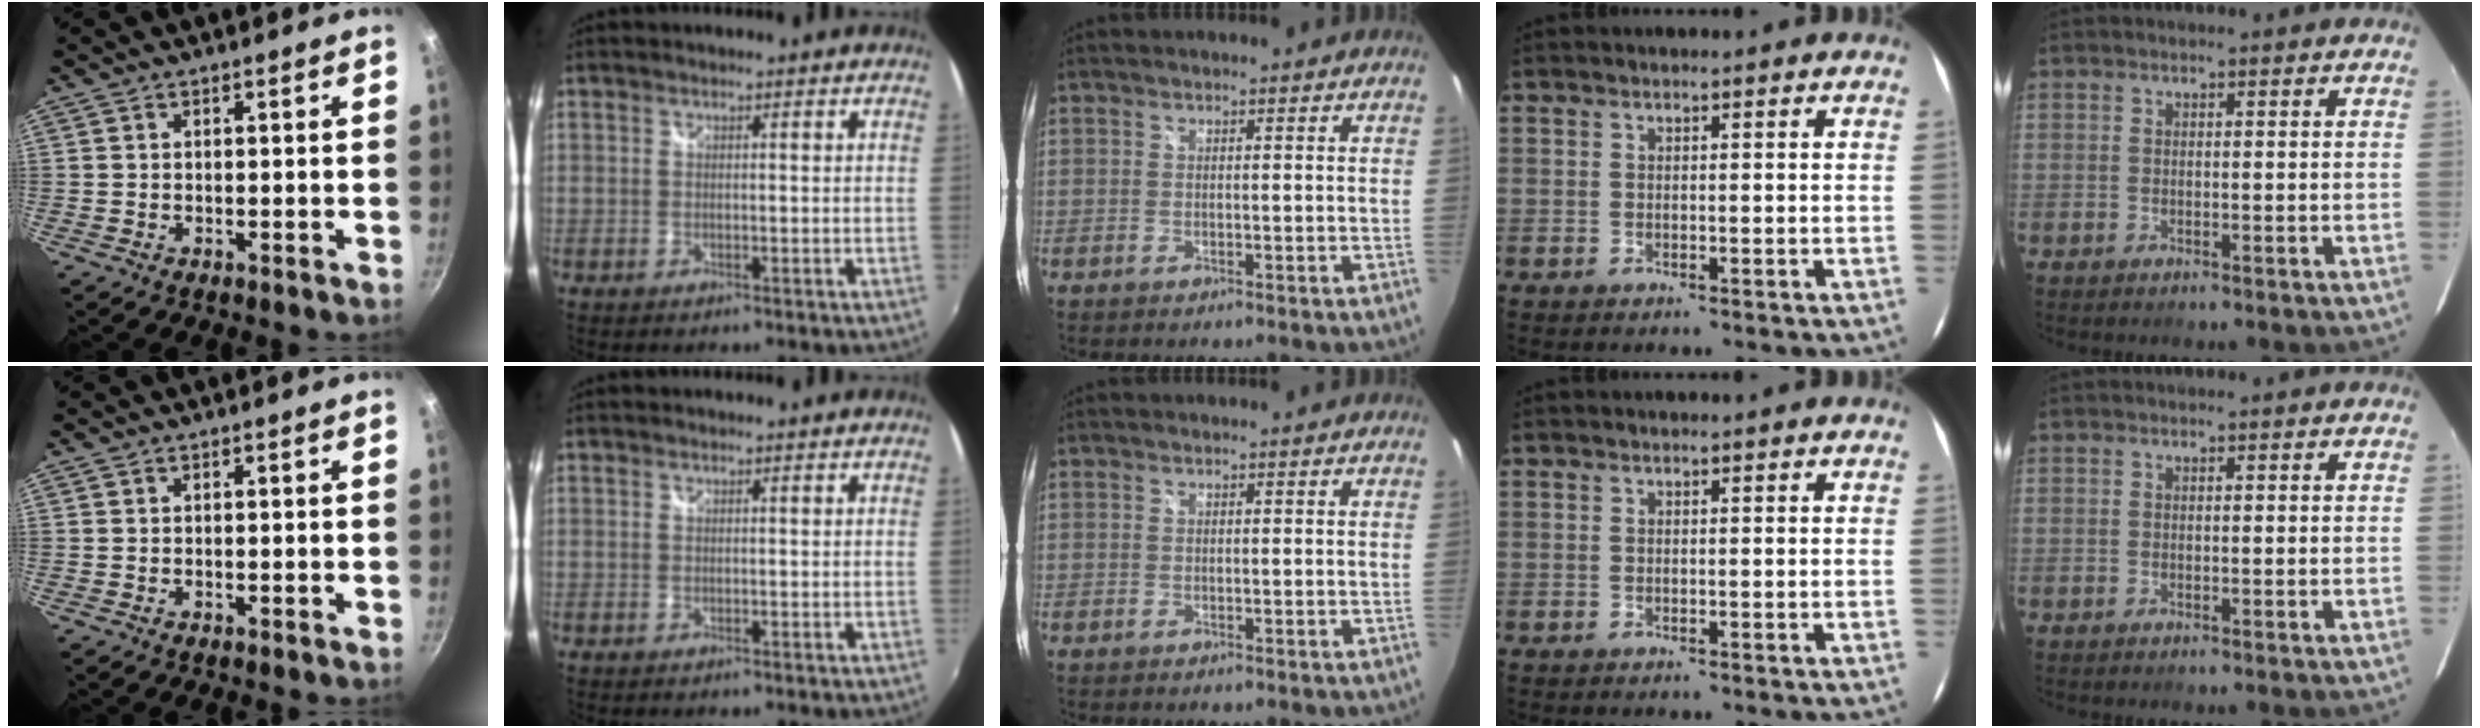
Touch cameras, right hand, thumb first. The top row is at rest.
{}